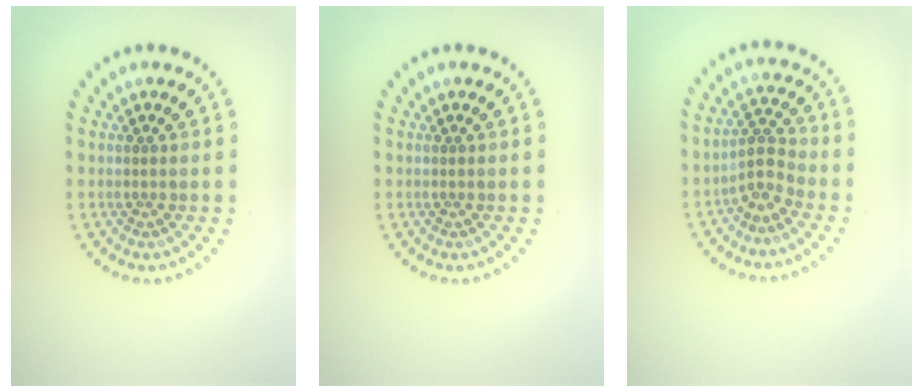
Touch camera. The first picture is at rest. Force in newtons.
{"total": 0.0}
{"total": 2.4, "press": 1.9, "slide": 1.5}